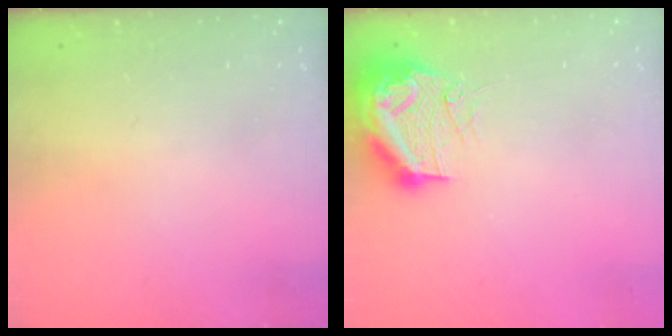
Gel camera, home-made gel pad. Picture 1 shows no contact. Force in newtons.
{"total": 11.7, "press": 11.6, "slide": 1.4}